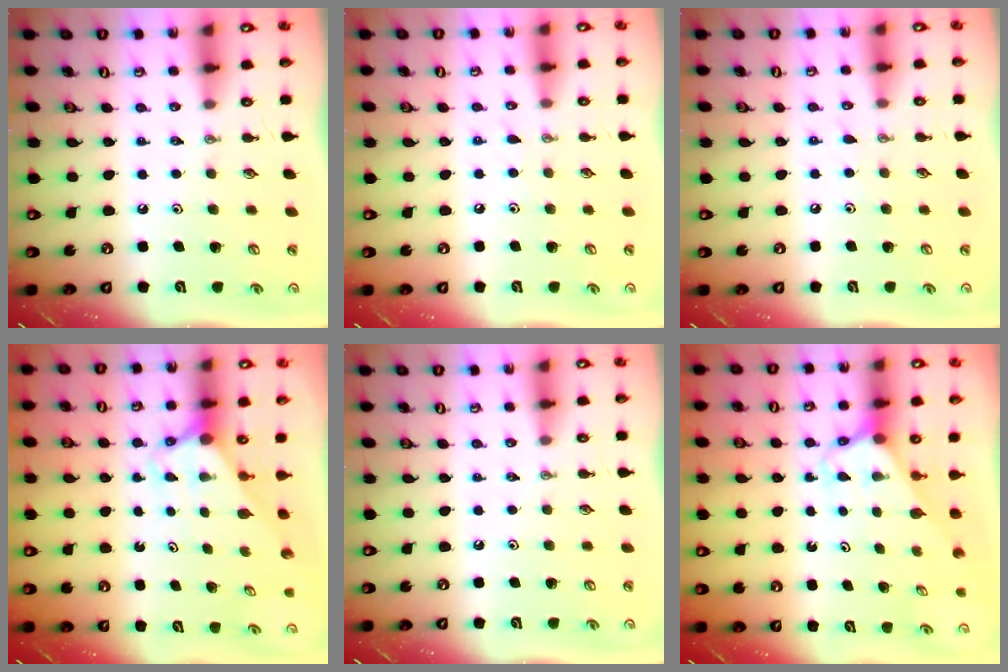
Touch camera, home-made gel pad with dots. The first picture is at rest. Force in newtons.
{"total": 5.5, "press": 5.5, "slide": 0.6}
{"total": 5.5, "press": 5.5, "slide": 0.6}
{"total": 3.0, "press": 3.0, "slide": 0.0}
{"total": 0.0}
{"total": 2.7, "press": 2.7, "slide": 0.1}